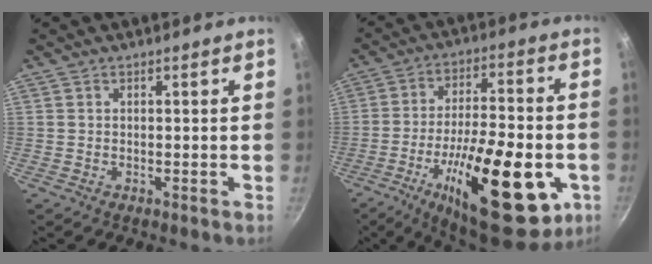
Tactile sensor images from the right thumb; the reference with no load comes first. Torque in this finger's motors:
{"motor_torque": [2.76, 2.25, 2.12, -0.65, 0.53]}